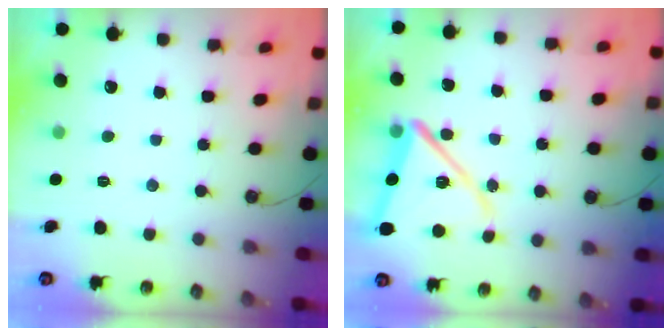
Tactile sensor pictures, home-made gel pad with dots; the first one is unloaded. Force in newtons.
{"total": 15.4, "press": 15.3, "slide": 1.3}